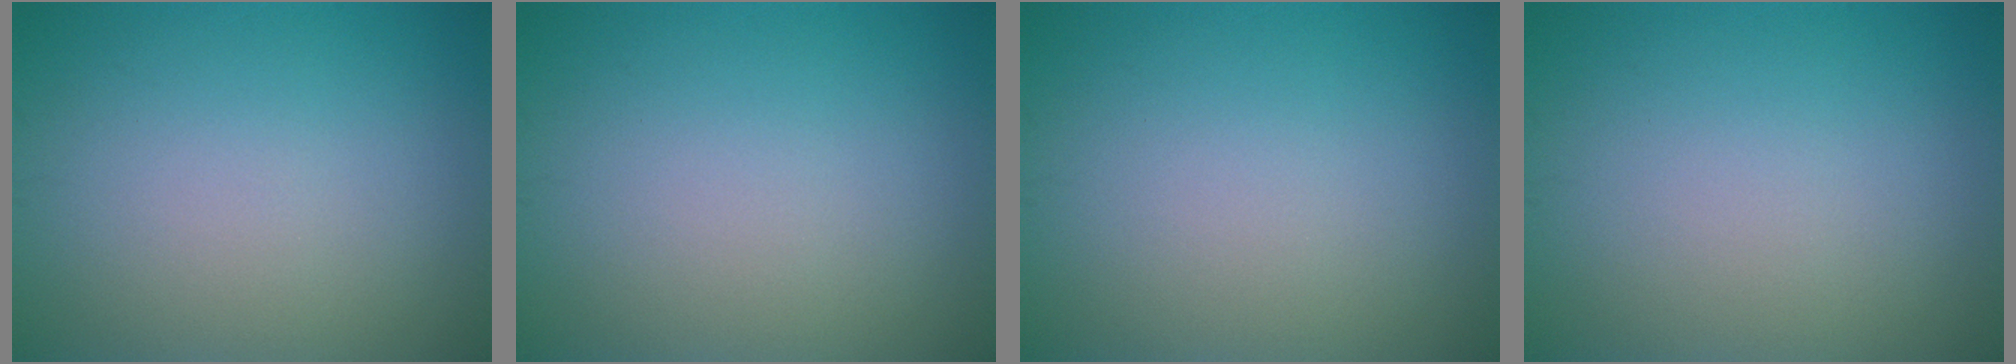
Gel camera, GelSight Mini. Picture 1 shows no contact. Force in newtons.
{"total": 0.0}
{"total": 0.0}
{"total": 0.0}